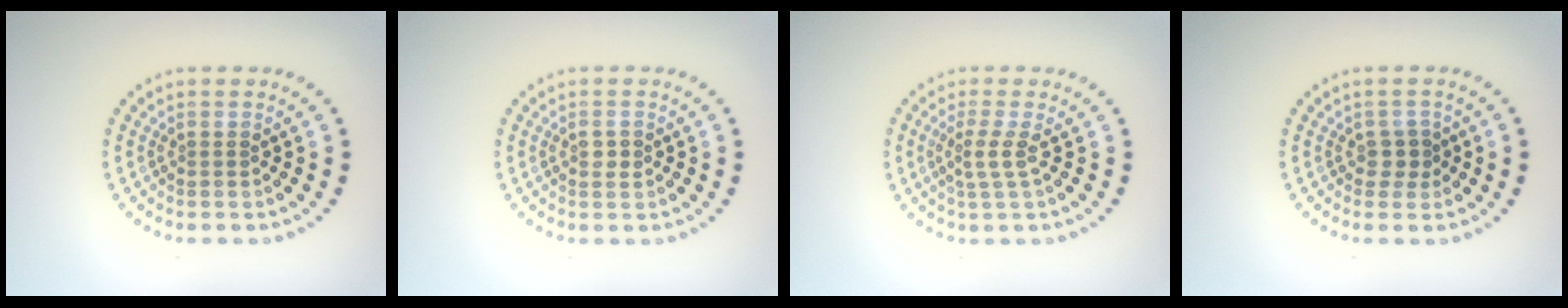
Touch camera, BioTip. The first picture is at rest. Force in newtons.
{"total": 1.0, "press": 1.0, "slide": 0.2}
{"total": 2.1, "press": 1.5, "slide": 1.4}
{"total": 1.5, "press": 1.3, "slide": 0.8}